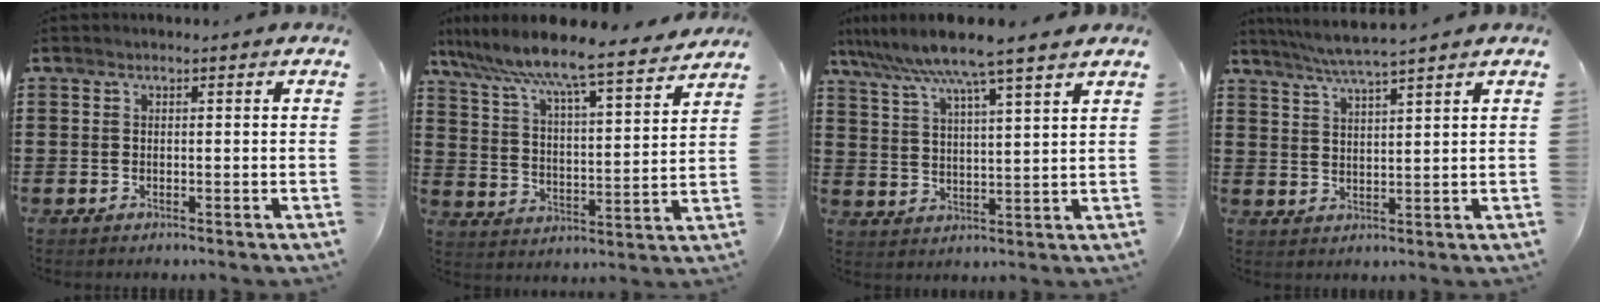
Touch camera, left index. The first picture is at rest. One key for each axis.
{"total": 7.6, "fx": 7.0, "fy": -0.1, "fz": 3.0, "tx": -0.089, "ty": -0.045, "tz": 0.114}
{"total": 7.4, "fx": 6.4, "fy": -0.6, "fz": 3.7, "tx": -0.094, "ty": -0.030, "tz": 0.108}
{"total": 4.2, "fx": 3.7, "fy": -0.6, "fz": 1.8, "tx": -0.044, "ty": -0.015, "tz": 0.066}